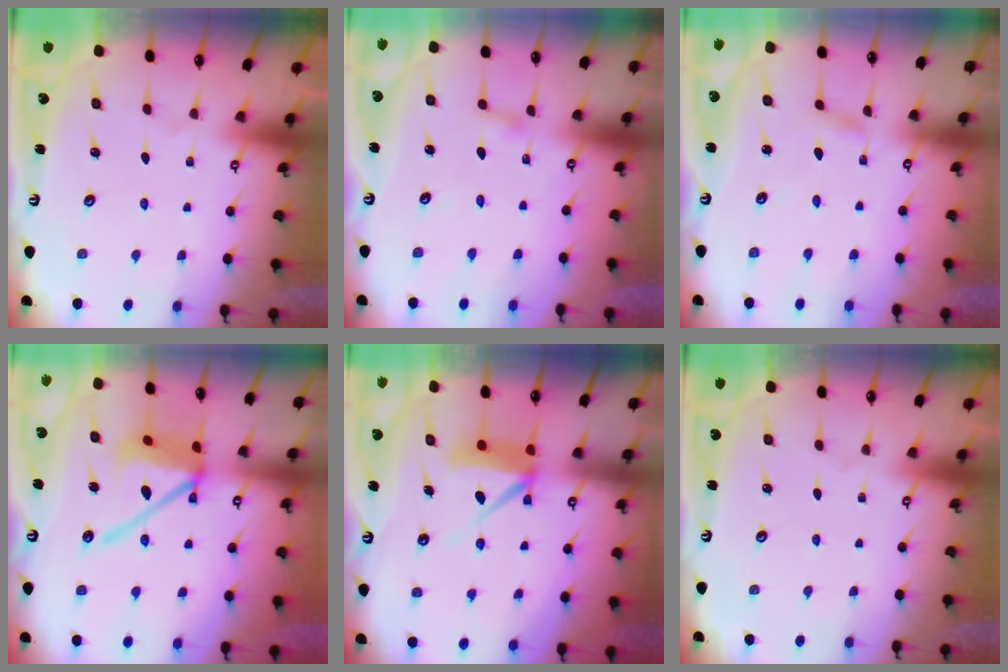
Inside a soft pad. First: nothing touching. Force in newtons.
{"total": 2.0, "press": 2.0, "slide": 0.2}
{"total": 1.6, "press": 1.5, "slide": 0.1}
{"total": 13.7, "press": 13.6, "slide": 1.9}
{"total": 7.9, "press": 7.8, "slide": 0.7}
{"total": 0.0}